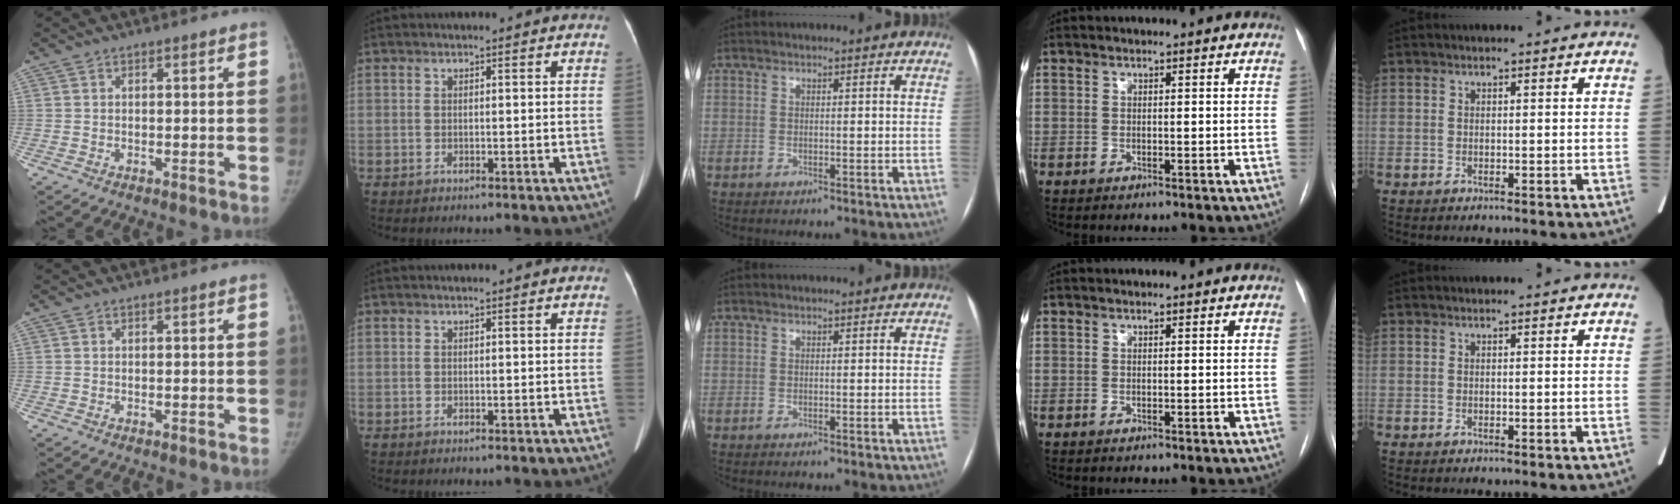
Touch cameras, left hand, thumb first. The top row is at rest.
{}